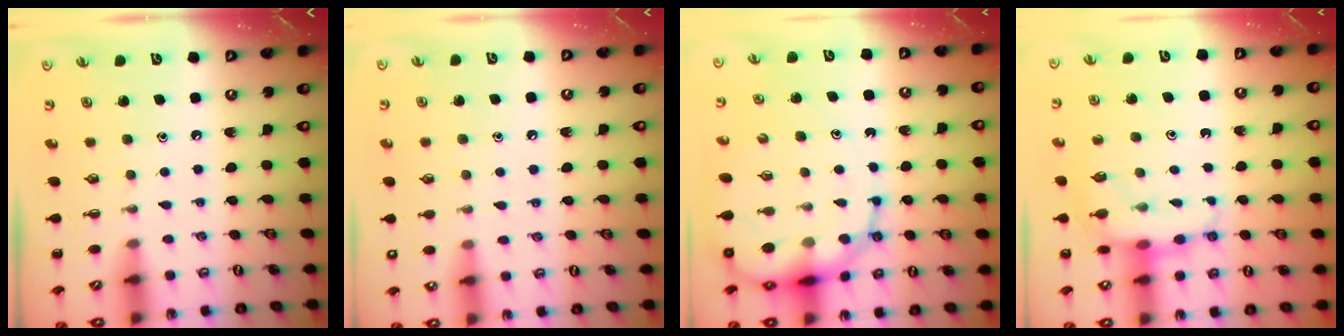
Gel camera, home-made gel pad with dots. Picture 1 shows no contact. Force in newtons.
{"total": 6.8, "press": 6.4, "slide": 2.1}
{"total": 15.1, "press": 14.7, "slide": 3.7}
{"total": 9.0, "press": 8.9, "slide": 1.3}